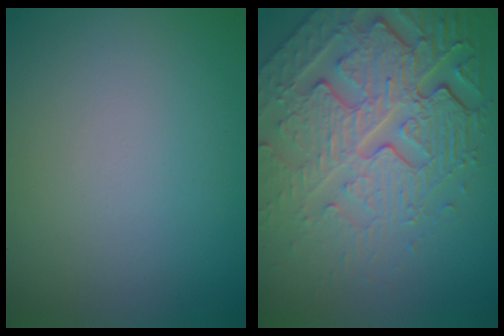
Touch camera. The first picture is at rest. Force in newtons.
{"total": 8.5, "press": 5.9, "slide": 6.2}